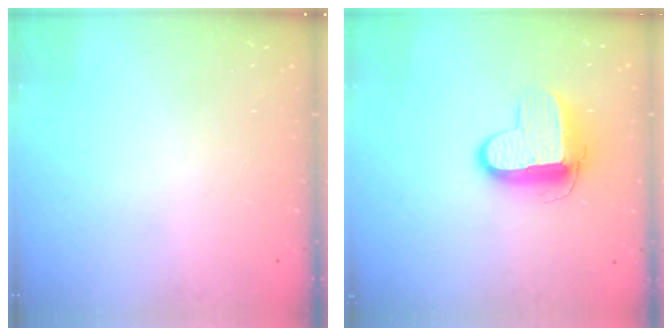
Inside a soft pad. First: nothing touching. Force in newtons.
{"total": 10.4, "press": 10.3, "slide": 0.9}